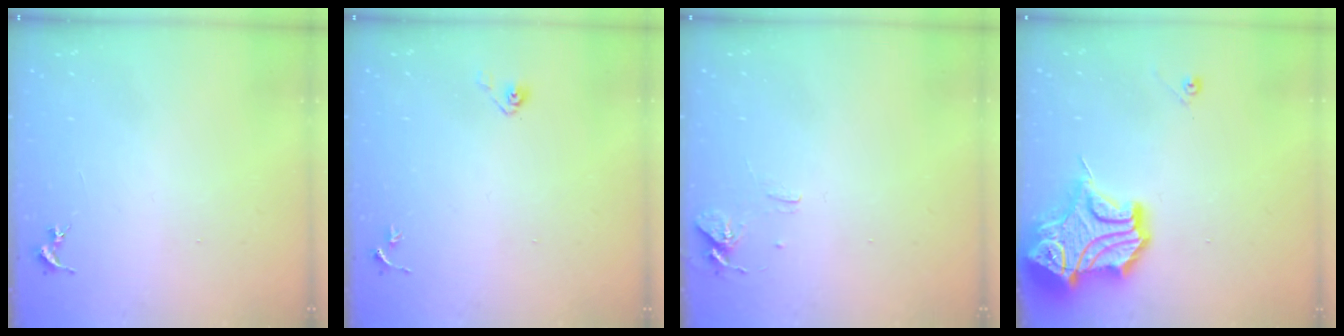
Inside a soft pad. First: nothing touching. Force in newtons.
{"total": 3.5, "press": 3.2, "slide": 1.5}
{"total": 7.4, "press": 7.4, "slide": 0.6}
{"total": 17.4, "press": 17.2, "slide": 2.4}